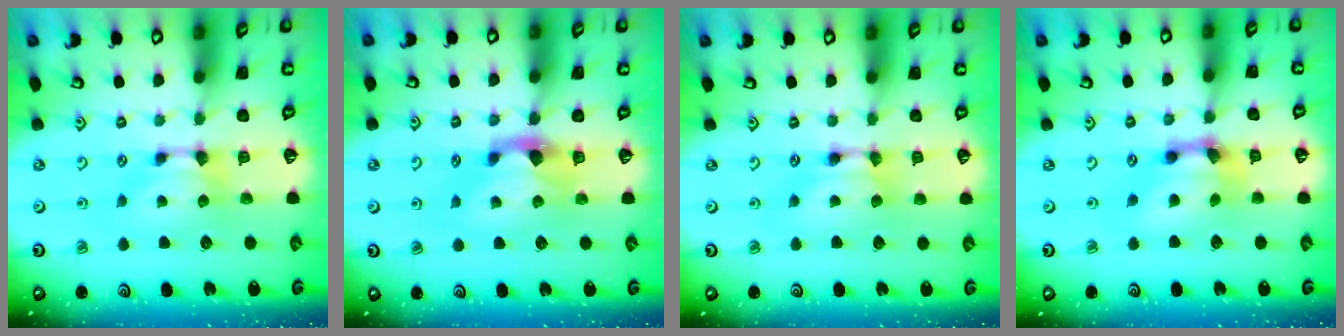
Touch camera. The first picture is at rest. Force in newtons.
{"total": 2.0, "press": 1.6, "slide": 1.2}
{"total": 1.7, "press": 1.6, "slide": 0.2}
{"total": 6.1, "press": 5.4, "slide": 2.9}